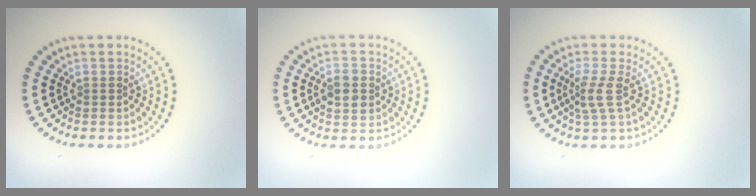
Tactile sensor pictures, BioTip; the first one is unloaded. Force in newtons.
{"total": 2.7, "press": 2.7, "slide": 0.1}
{"total": 2.3, "press": 1.6, "slide": 1.7}